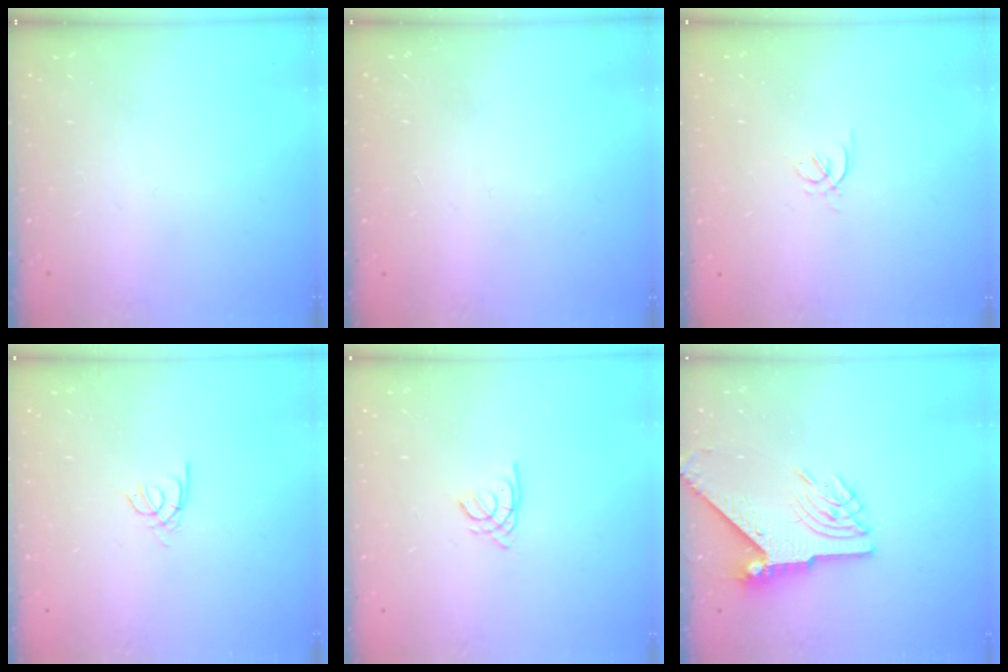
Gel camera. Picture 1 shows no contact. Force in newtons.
{"total": 1.0, "press": 0.9, "slide": 0.2}
{"total": 1.7, "press": 1.6, "slide": 0.5}
{"total": 2.1, "press": 2.1, "slide": 0.2}
{"total": 1.5, "press": 1.5, "slide": 0.1}
{"total": 8.0, "press": 7.9, "slide": 1.2}